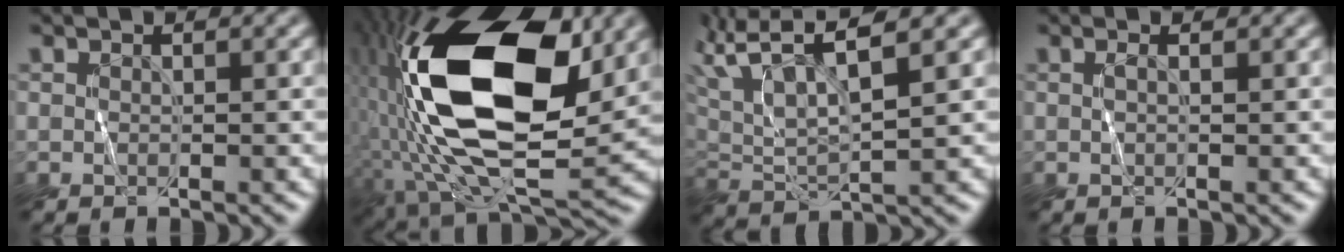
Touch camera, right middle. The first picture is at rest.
{"total": 19.2, "force": [2.2, 10.4, 16.0], "torque": [-0.328, -0.001, 0.020]}
{"total": 7.1, "force": [4.1, 1.4, 5.6], "torque": [-0.122, 0.024, 0.078]}
{"total": 0.6, "force": [0.1, -0.2, 0.6], "torque": [-0.016, 0.001, 0.002]}